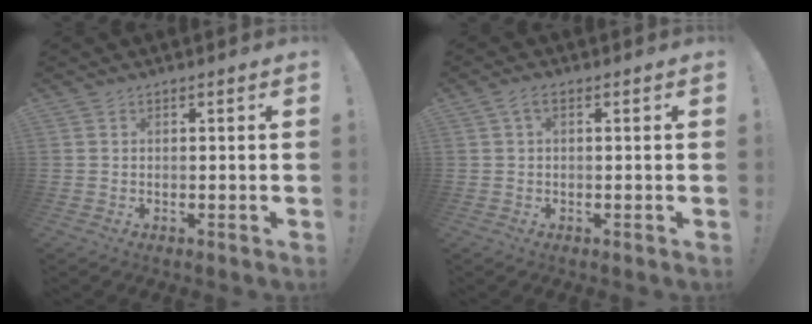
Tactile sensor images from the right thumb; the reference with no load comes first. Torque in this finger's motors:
{"motor_torque": [0.00, -0.02, 0.26, -0.04, 0.00]}